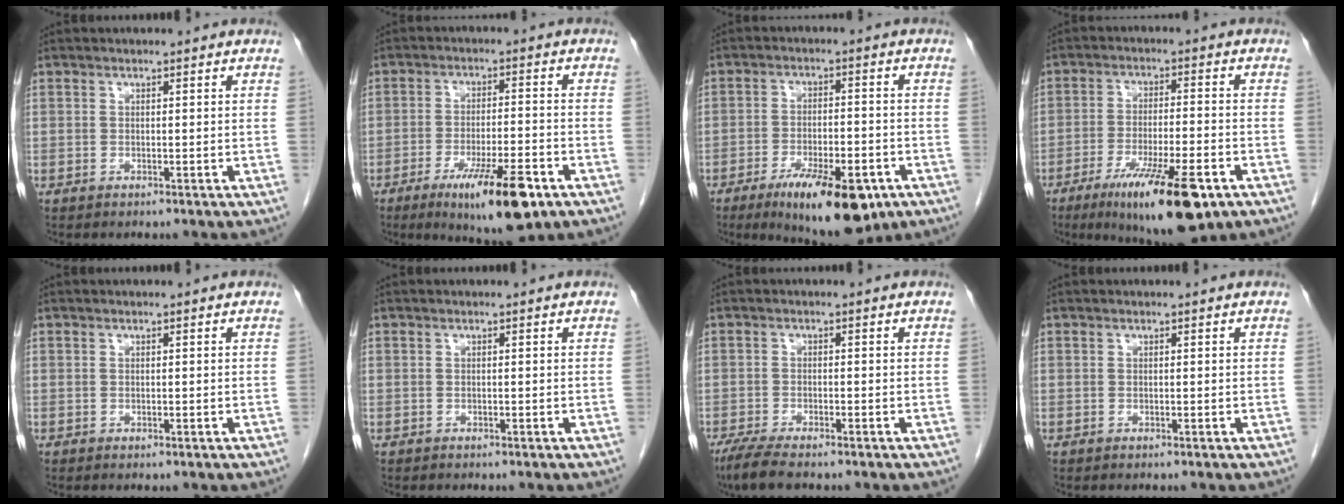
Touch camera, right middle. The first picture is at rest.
{"total": 11.9, "force": [-6.7, 1.8, 9.7], "torque": [-0.158, -0.022, -0.100]}
{"total": 13.2, "force": [-7.7, 4.0, 9.9], "torque": [-0.149, -0.014, -0.115]}
{"total": 14.3, "force": [-8.2, 2.3, 11.5], "torque": [-0.175, -0.028, -0.126]}
{"total": 0.0}
{"total": 0.0}
{"total": 5.1, "force": [-4.0, 0.9, 3.1], "torque": [-0.063, -0.015, -0.069]}
{"total": 0.0}